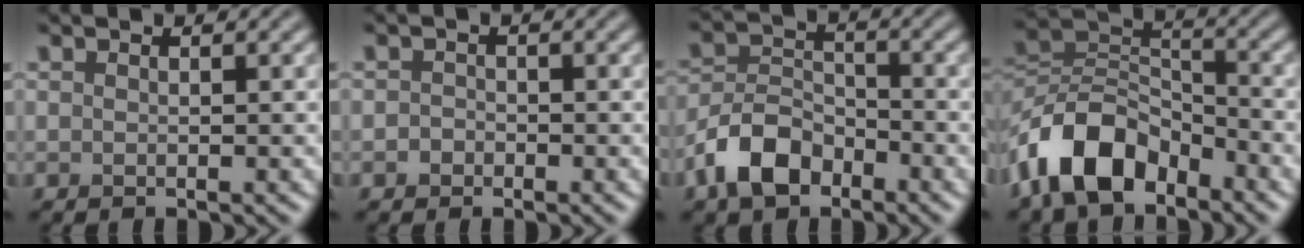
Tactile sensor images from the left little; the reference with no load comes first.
{"total": 1.0, "force": [-0.5, 0.8, 0.3], "torque": [-0.002, -0.002, -0.011]}
{"total": 5.4, "force": [-3.3, 3.2, 2.8], "torque": [-0.054, 0.004, -0.072]}
{"total": 9.0, "force": [-5.7, 4.8, 5.0], "torque": [-0.092, 0.008, -0.121]}